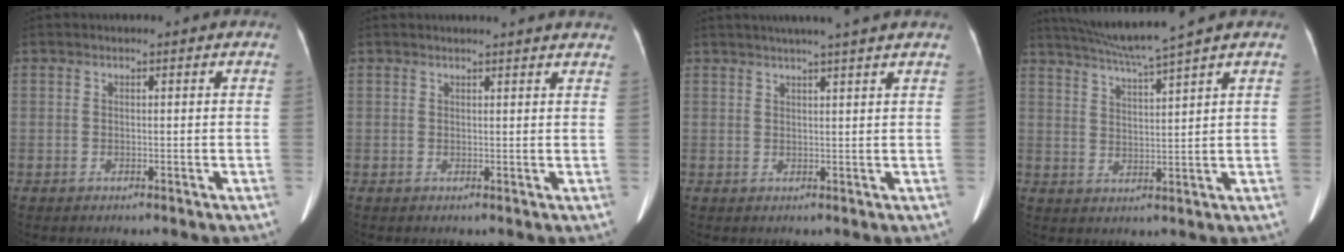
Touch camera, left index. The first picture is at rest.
{"total": 7.3, "force": [7.0, 0.2, 2.0], "torque": [-0.021, 0.007, 0.060]}
{"total": 7.5, "force": [6.2, -1.0, 4.1], "torque": [-0.057, 0.022, 0.074]}
{"total": 7.8, "force": [6.7, -2.0, 3.5], "torque": [-0.064, 0.001, 0.123]}